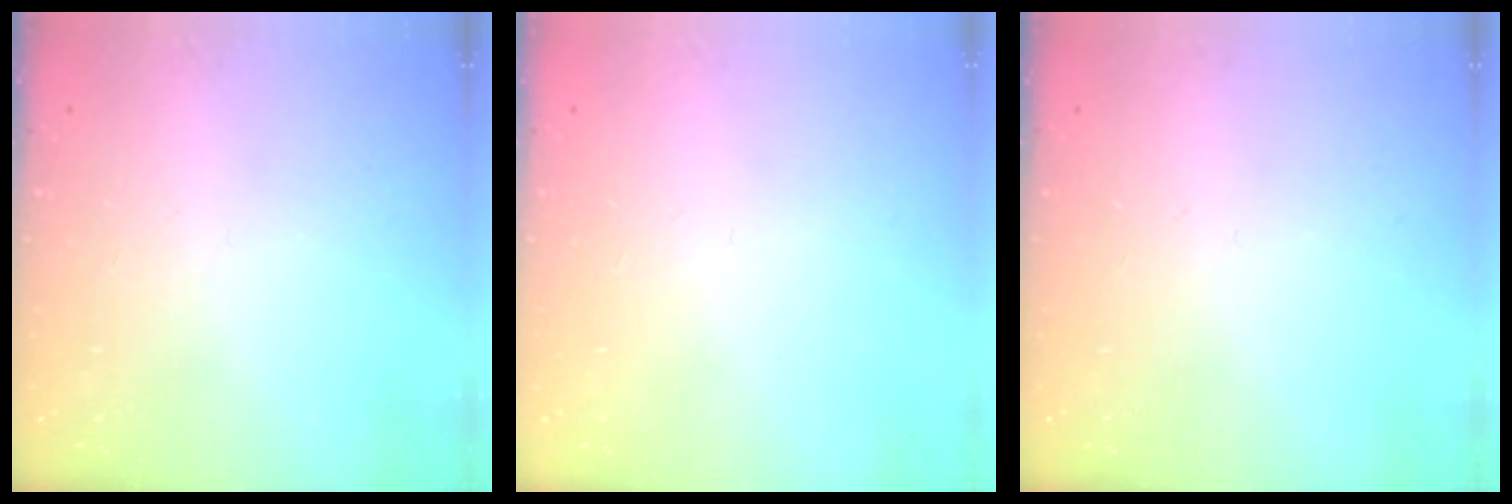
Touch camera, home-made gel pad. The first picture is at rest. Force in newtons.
{"total": 0.0}
{"total": 0.0}